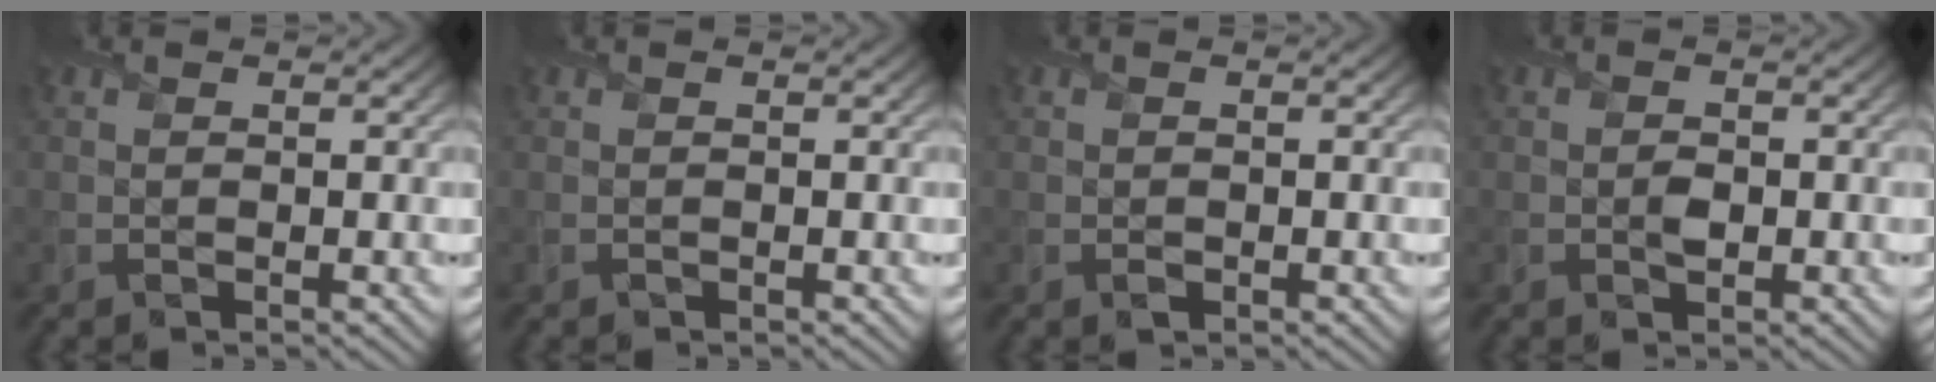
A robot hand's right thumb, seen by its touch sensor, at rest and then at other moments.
{"total": 0.0}
{"total": 0.6, "force": [-0.3, 0.5, 0.2], "torque": [0.000, -0.006, -0.004]}
{"total": 1.3, "force": [-0.3, 0.9, 0.8], "torque": [-0.012, -0.002, -0.009]}